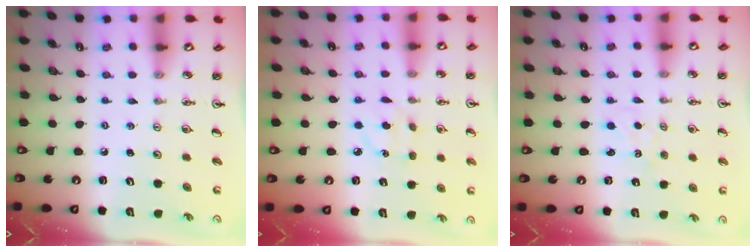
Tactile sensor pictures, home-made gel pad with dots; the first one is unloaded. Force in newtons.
{"total": 5.2, "press": 5.1, "slide": 0.6}
{"total": 1.5, "press": 1.4, "slide": 0.3}